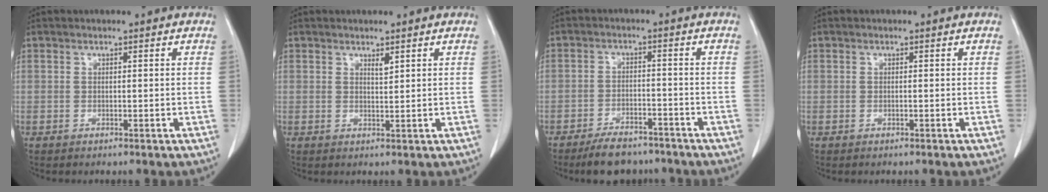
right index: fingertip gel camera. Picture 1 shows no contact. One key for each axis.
{"total": 1.1, "fx": 0.8, "fy": 0.2, "fz": 0.8, "tx": -0.017, "ty": -0.006, "tz": 0.016}
{"total": 7.8, "fx": -6.5, "fy": 2.9, "fz": 3.1, "tx": -0.048, "ty": -0.005, "tz": -0.101}
{"total": 0.0}